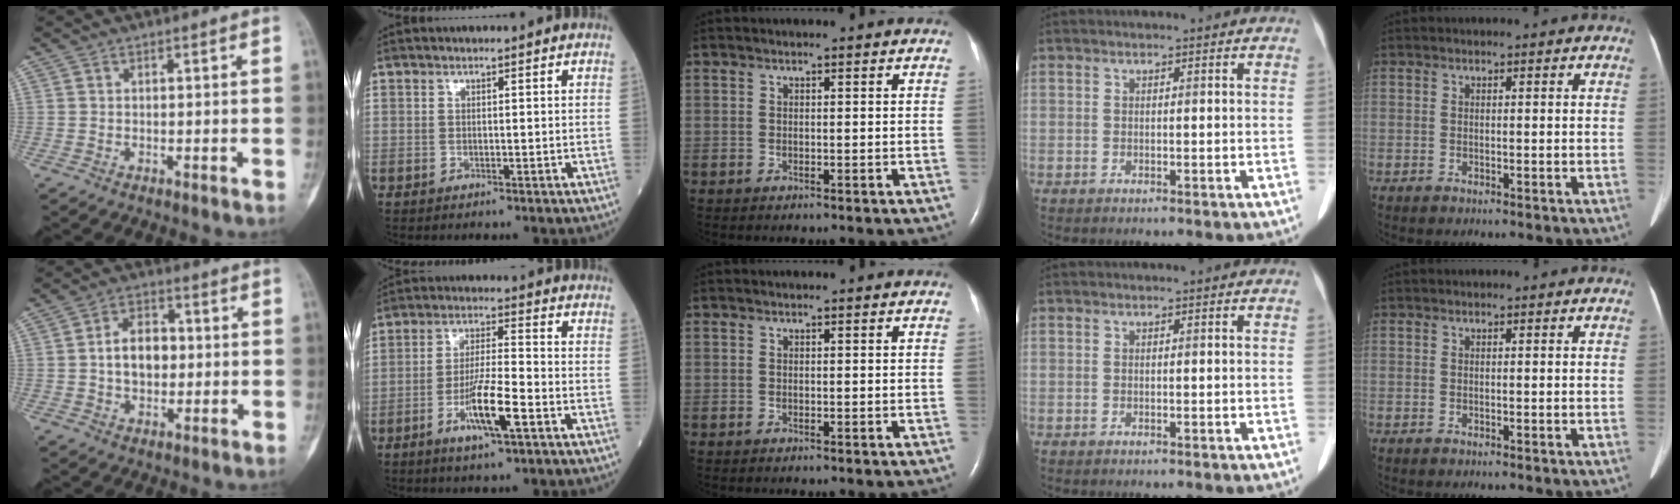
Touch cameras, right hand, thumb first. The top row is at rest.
{"thumb": {"total": 8.5, "force": [0.1, 5.9, 6.1], "torque": [-0.080, 0.015, -0.001]}, "index": {"total": 8.8, "force": [-3.8, 0.8, 7.9], "torque": [-0.152, -0.009, -0.068]}}